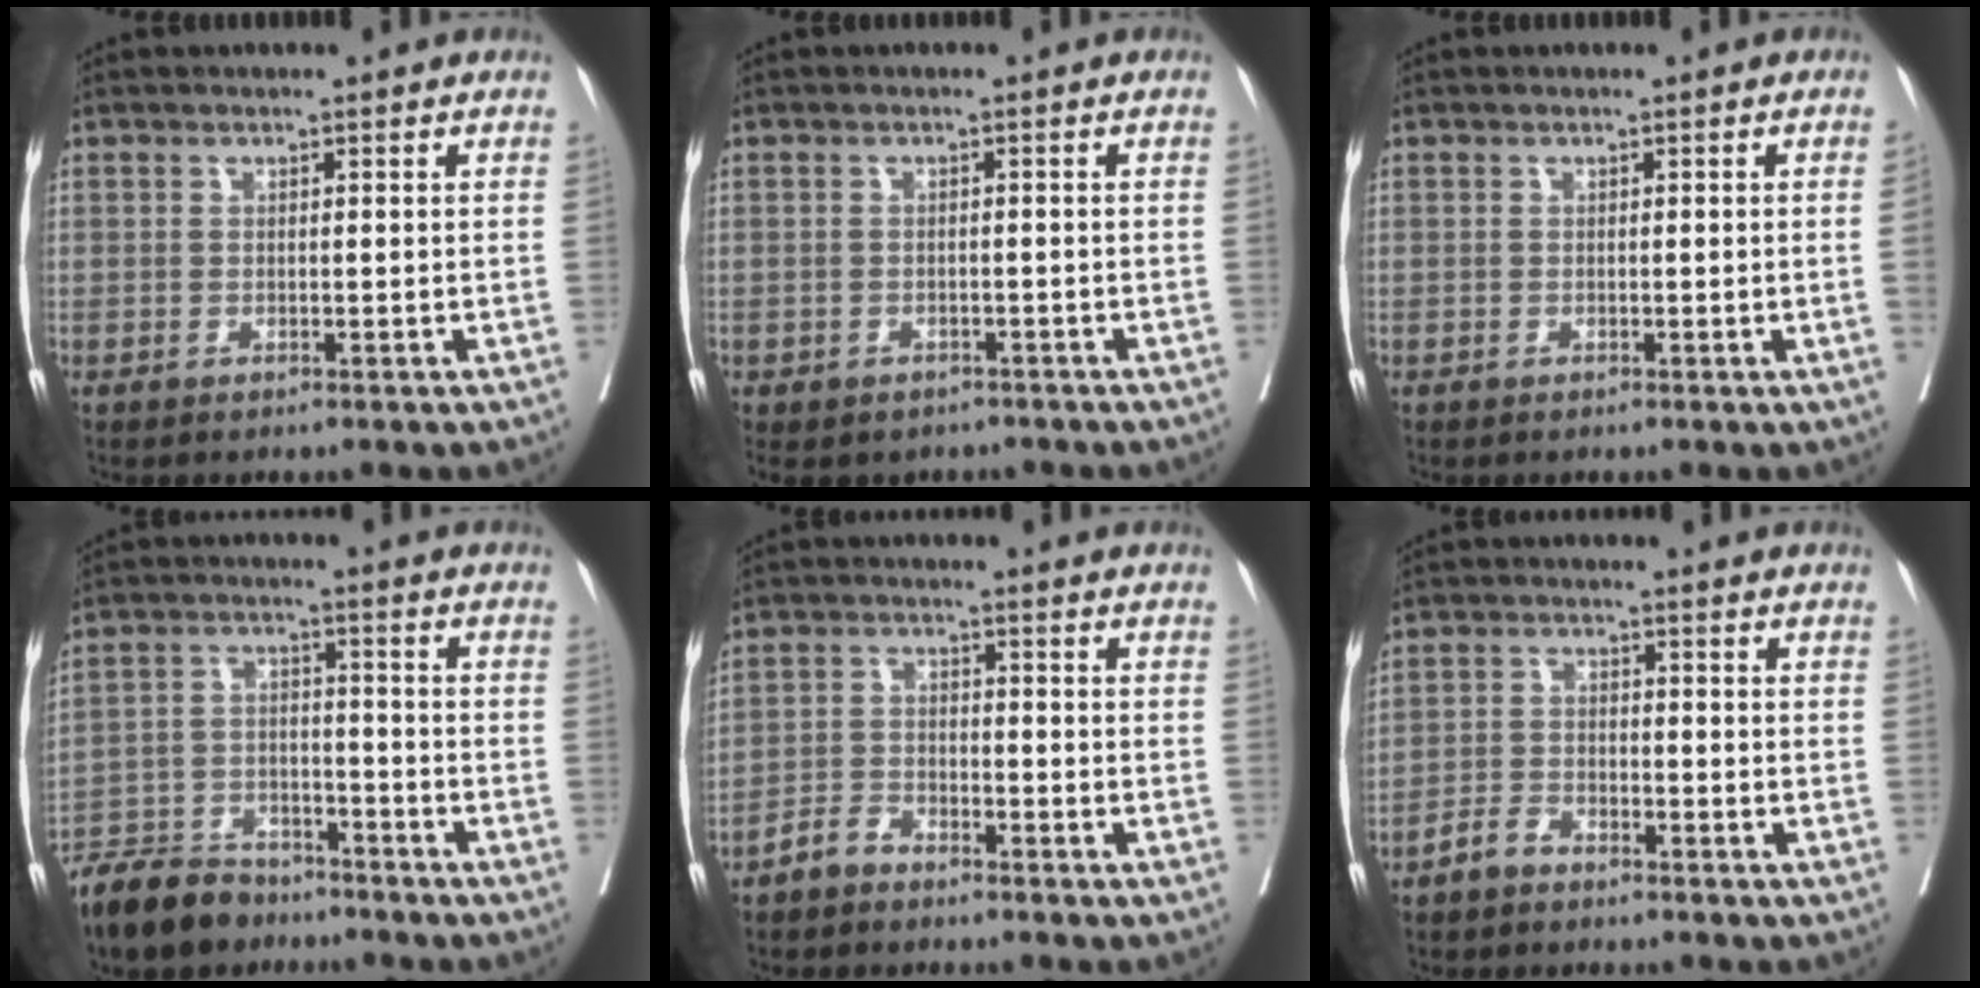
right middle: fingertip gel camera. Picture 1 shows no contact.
{"total": 5.7, "force": [-4.3, 3.5, 1.3], "torque": [-0.013, 0.009, -0.054]}
{"total": 1.1, "force": [-0.1, -0.5, 1.0], "torque": [-0.010, -0.001, 0.000]}
{"total": 9.4, "force": [-8.3, 3.9, 2.3], "torque": [-0.045, 0.002, -0.152]}
{"total": 3.1, "force": [-2.8, 1.2, 0.5], "torque": [-0.008, 0.003, -0.056]}
{"total": 2.9, "force": [-2.6, 1.2, 0.8], "torque": [-0.015, 0.004, -0.050]}